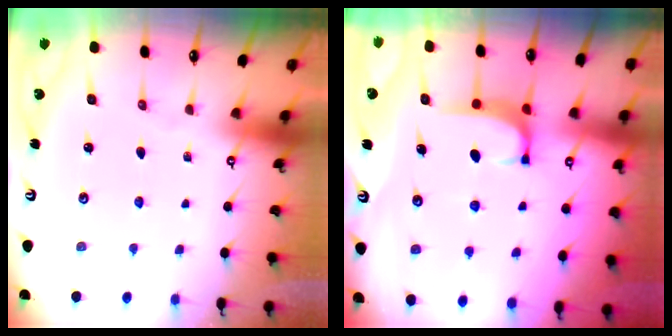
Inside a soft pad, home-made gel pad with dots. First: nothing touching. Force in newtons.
{"total": 1.9, "press": 1.8, "slide": 0.5}